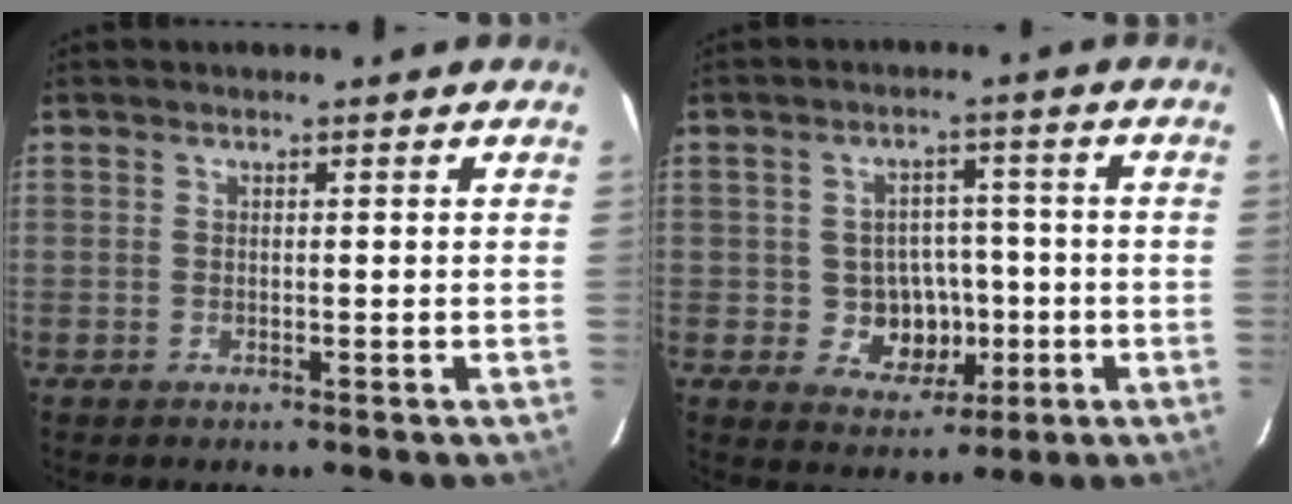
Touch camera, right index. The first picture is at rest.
{"total": 7.8, "force": [-1.7, 6.9, 3.2], "torque": [-0.070, 0.015, -0.008]}